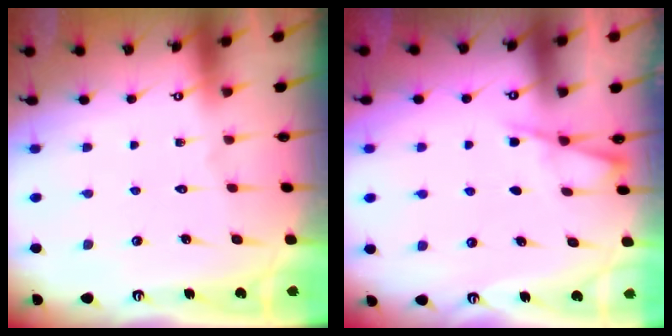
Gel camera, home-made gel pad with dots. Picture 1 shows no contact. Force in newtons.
{"total": 2.9, "press": 2.9, "slide": 0.4}